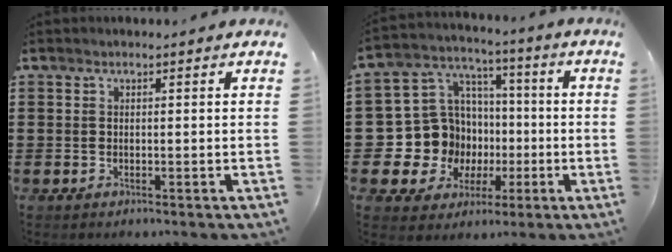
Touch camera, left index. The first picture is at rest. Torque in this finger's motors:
{"motor_torque": [0.95, 0.28, 0.68, 0.03]}